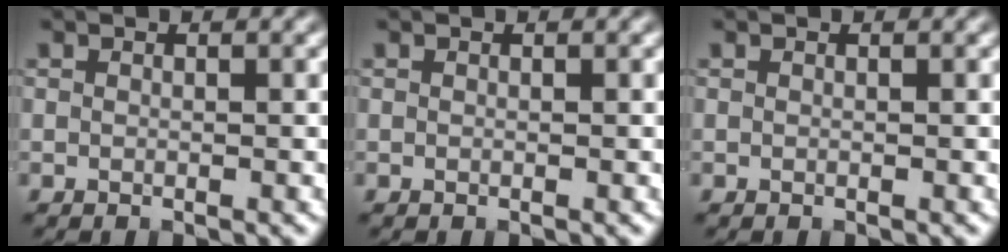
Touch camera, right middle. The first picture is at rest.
{"total": 0.0}
{"total": 0.0}